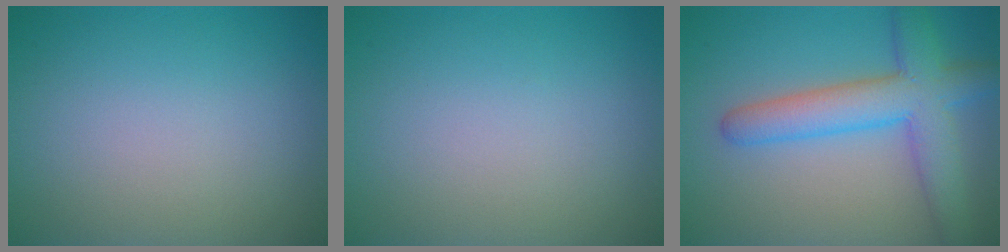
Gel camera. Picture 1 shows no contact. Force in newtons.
{"total": 0.0}
{"total": 6.4, "press": 6.4, "slide": 0.2}